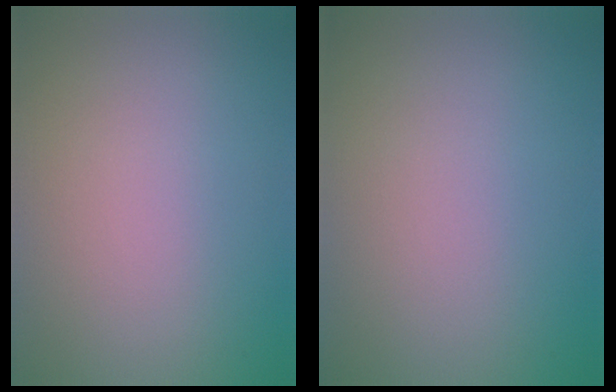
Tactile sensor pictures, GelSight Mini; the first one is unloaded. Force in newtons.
{"total": 0.0}